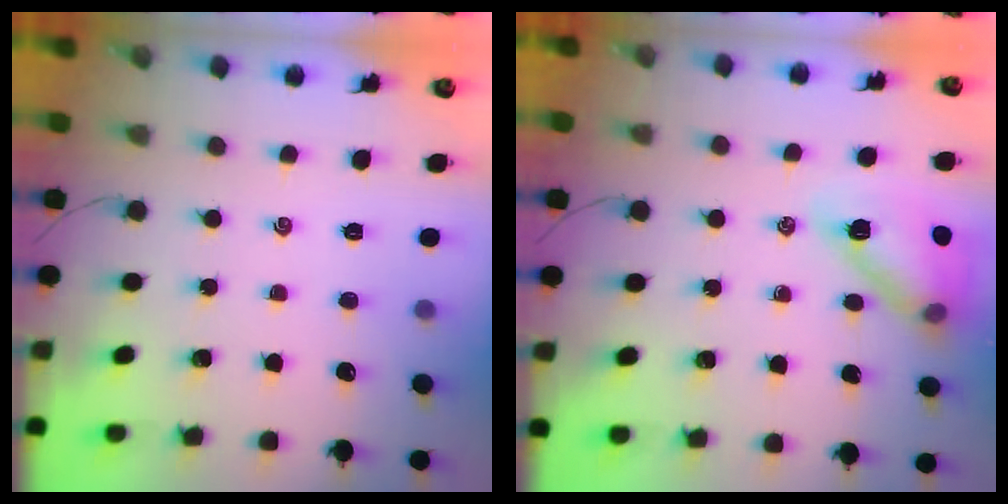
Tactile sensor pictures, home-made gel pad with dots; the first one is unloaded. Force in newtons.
{"total": 15.5, "press": 15.4, "slide": 1.8}